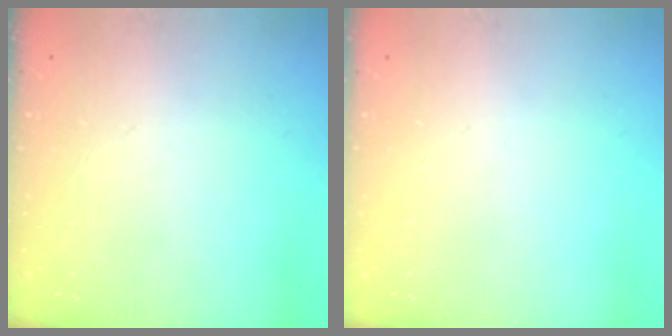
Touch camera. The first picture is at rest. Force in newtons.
{"total": 0.0}